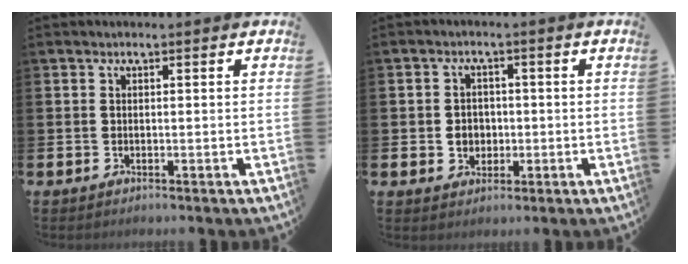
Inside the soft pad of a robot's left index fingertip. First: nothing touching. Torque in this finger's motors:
{"motor_torque": [0.62, -0.05, 0.06, 0.07]}